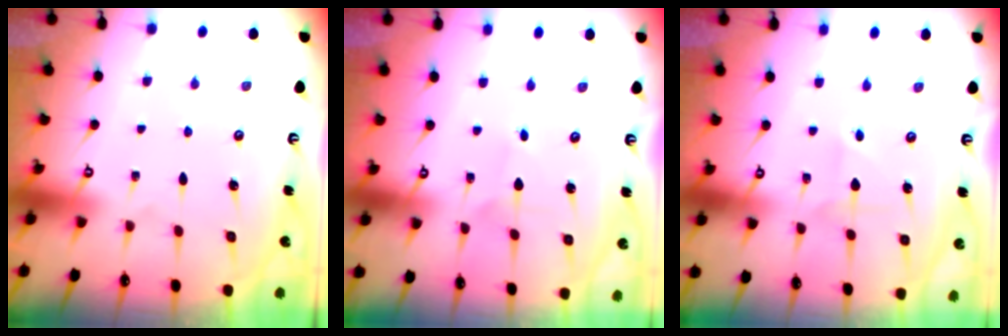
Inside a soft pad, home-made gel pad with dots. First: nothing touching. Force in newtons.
{"total": 1.3, "press": 1.3, "slide": 0.1}
{"total": 2.5, "press": 2.5, "slide": 0.3}